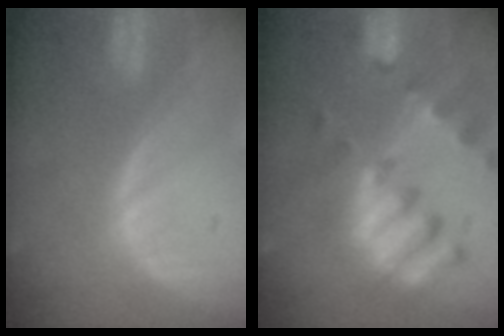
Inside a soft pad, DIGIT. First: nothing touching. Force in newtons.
{"total": 10.0, "press": 8.8, "slide": 4.7}